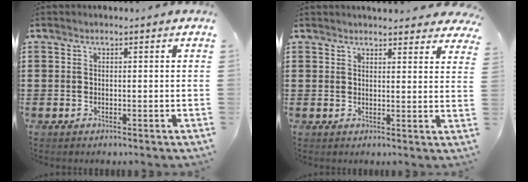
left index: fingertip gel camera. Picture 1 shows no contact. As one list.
[{"total": 2.9, "force": [2.9, 0.3, 0.4], "torque": [0.001, -0.013, 0.052]}]